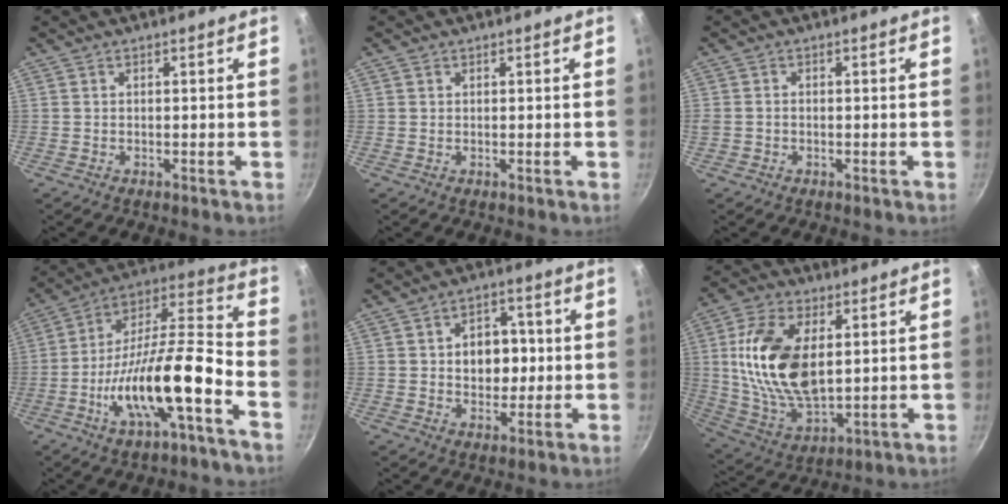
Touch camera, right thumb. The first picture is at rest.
{"total": 0.6, "force": [0.3, 0.5, 0.1], "torque": [0.000, 0.002, 0.002]}
{"total": 1.3, "force": [-0.3, 1.1, 0.6], "torque": [-0.012, 0.002, -0.007]}
{"total": 19.3, "force": [-7.7, 5.1, 16.9], "torque": [-0.281, 0.054, -0.139]}
{"total": 8.9, "force": [0.7, 6.6, 5.8], "torque": [-0.047, 0.006, 0.008]}
{"total": 18.7, "force": [3.4, 10.6, 15.1], "torque": [-0.276, -0.011, 0.074]}